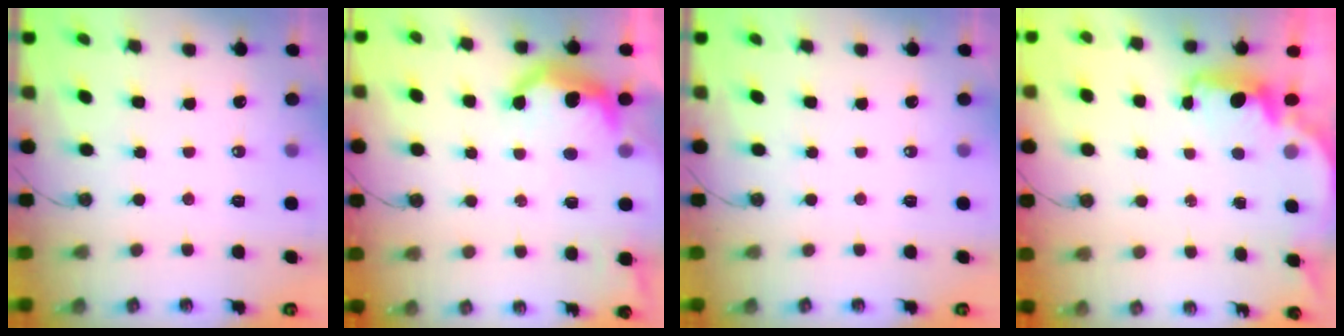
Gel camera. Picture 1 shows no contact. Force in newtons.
{"total": 12.2, "press": 12.2, "slide": 0.8}
{"total": 0.0}
{"total": 2.3, "press": 2.2, "slide": 0.6}